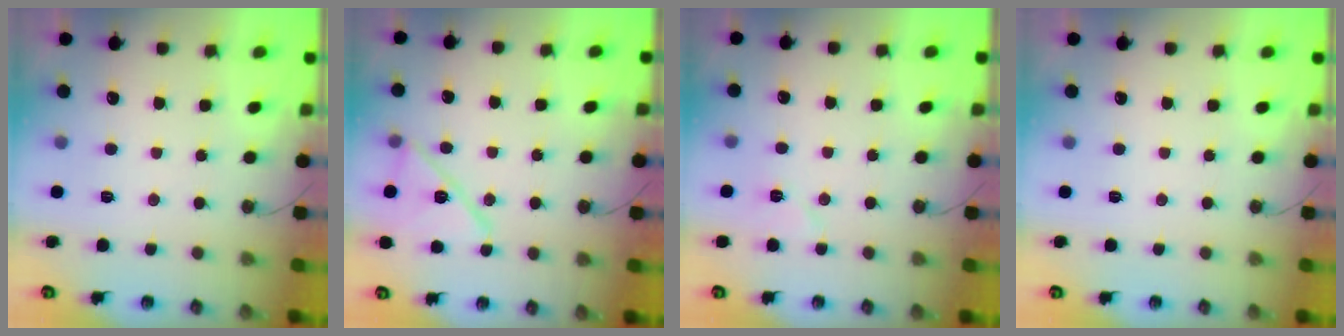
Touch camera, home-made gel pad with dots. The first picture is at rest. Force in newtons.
{"total": 13.3, "press": 13.3, "slide": 0.5}
{"total": 5.5, "press": 5.4, "slide": 0.9}
{"total": 0.0}